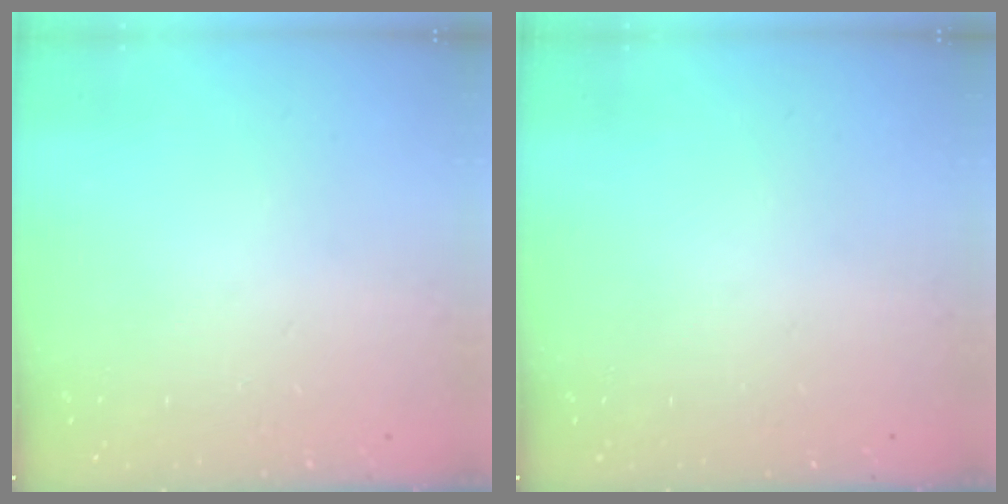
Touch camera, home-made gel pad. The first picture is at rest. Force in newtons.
{"total": 0.0}